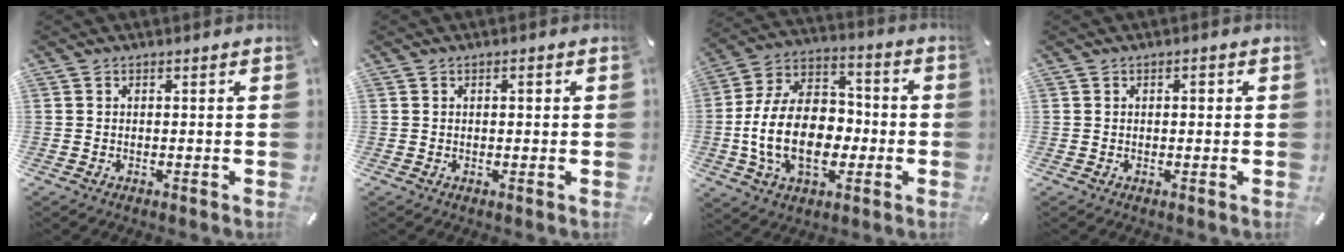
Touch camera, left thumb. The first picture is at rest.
{"total": 1.2, "force": [0.2, 0.8, 1.0], "torque": [-0.011, 0.002, 0.000]}
{"total": 19.1, "force": [-3.8, 13.0, 13.4], "torque": [-0.281, 0.017, -0.066]}
{"total": 1.7, "force": [0.3, 1.0, 1.3], "torque": [-0.018, 0.004, 0.000]}